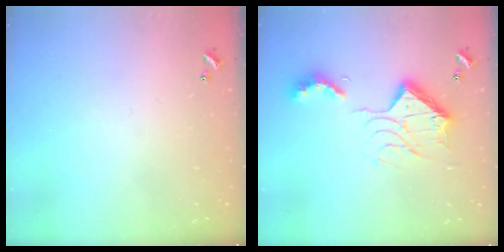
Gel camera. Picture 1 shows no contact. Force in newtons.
{"total": 16.2, "press": 16.1, "slide": 1.2}